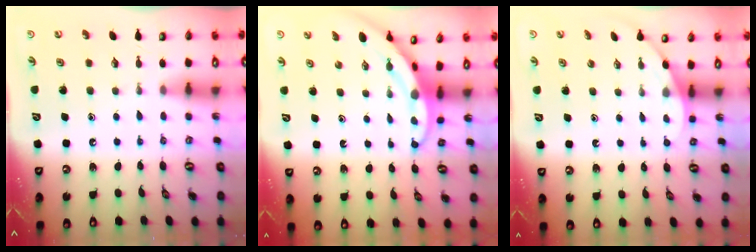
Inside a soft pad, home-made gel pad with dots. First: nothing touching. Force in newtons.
{"total": 3.3, "press": 3.3, "slide": 0.2}
{"total": 2.0, "press": 2.0, "slide": 0.0}